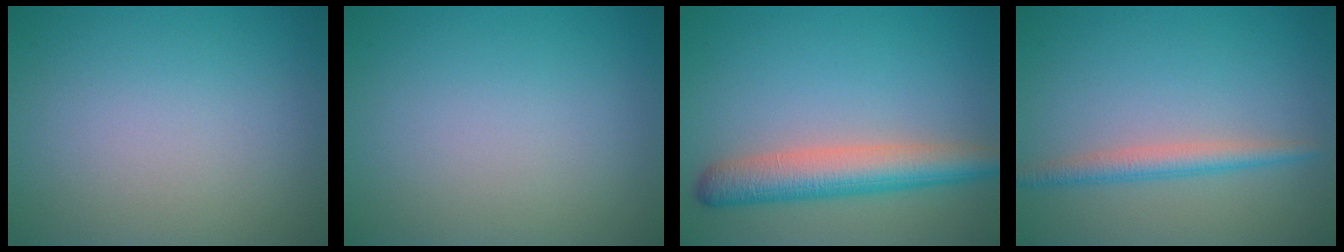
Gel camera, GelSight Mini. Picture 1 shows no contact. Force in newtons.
{"total": 0.0}
{"total": 5.5, "press": 5.5, "slide": 0.2}
{"total": 2.4, "press": 2.4, "slide": 0.0}